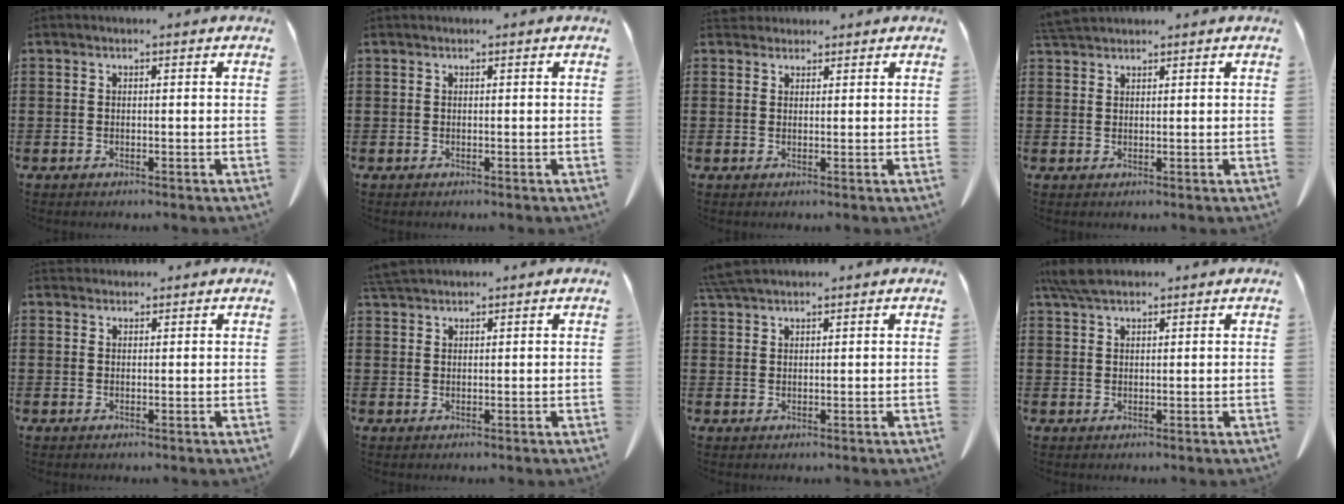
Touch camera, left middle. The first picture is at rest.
{"total": 0.0}
{"total": 1.8, "force": [1.7, 0.7, 0.2], "torque": [-0.009, 0.003, 0.034]}
{"total": 2.8, "force": [2.7, 0.4, 0.9], "torque": [-0.025, -0.001, 0.053]}
{"total": 1.2, "force": [1.2, 0.4, 0.0], "torque": [-0.004, 0.000, 0.025]}
{"total": 2.6, "force": [2.5, 0.3, 0.8], "torque": [-0.023, -0.001, 0.049]}
{"total": 3.5, "force": [3.1, 0.4, 1.5], "torque": [-0.039, -0.002, 0.060]}
{"total": 4.0, "force": [3.1, 1.2, 2.3], "torque": [-0.054, 0.001, 0.060]}